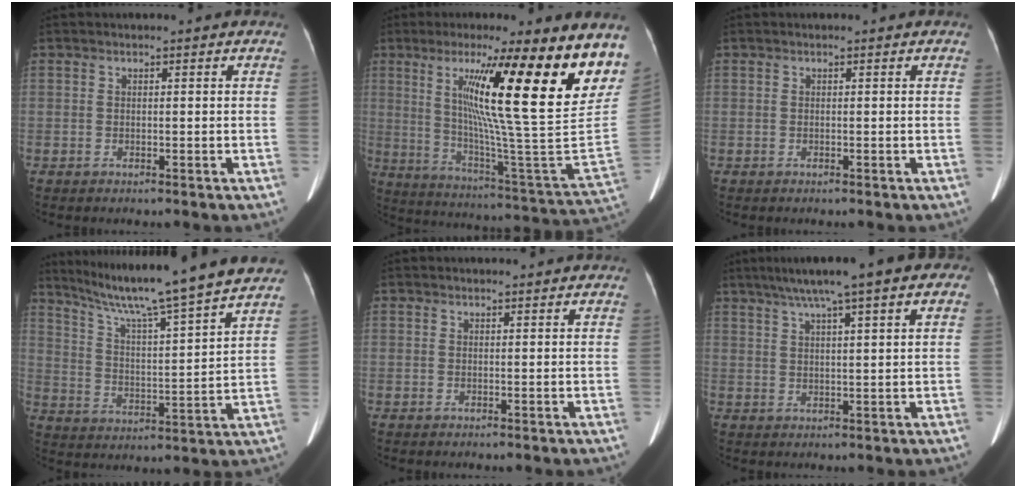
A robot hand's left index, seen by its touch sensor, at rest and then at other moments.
{"total": 25.7, "force": [13.3, 0.5, 22.0], "torque": [-0.272, -0.020, 0.203]}
{"total": 0.0}
{"total": 19.3, "force": [16.7, -1.6, 9.6], "torque": [-0.165, -0.013, 0.248]}
{"total": 1.1, "force": [1.1, 0.2, 0.2], "torque": [-0.008, 0.009, 0.015]}
{"total": 11.9, "force": [7.2, 1.6, 9.3], "torque": [-0.136, 0.041, 0.098]}